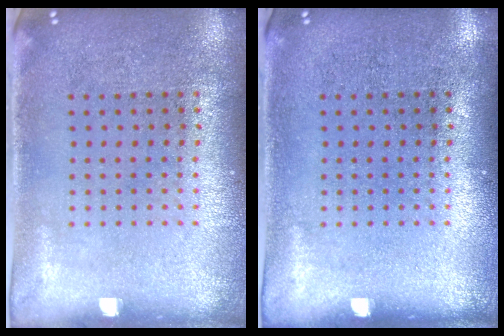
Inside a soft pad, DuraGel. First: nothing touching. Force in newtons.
{"total": 0.0}